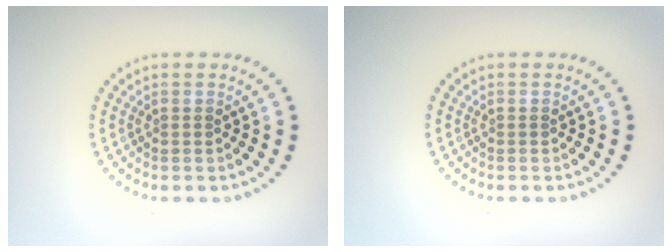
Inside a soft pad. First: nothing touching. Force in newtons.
{"total": 0.0}